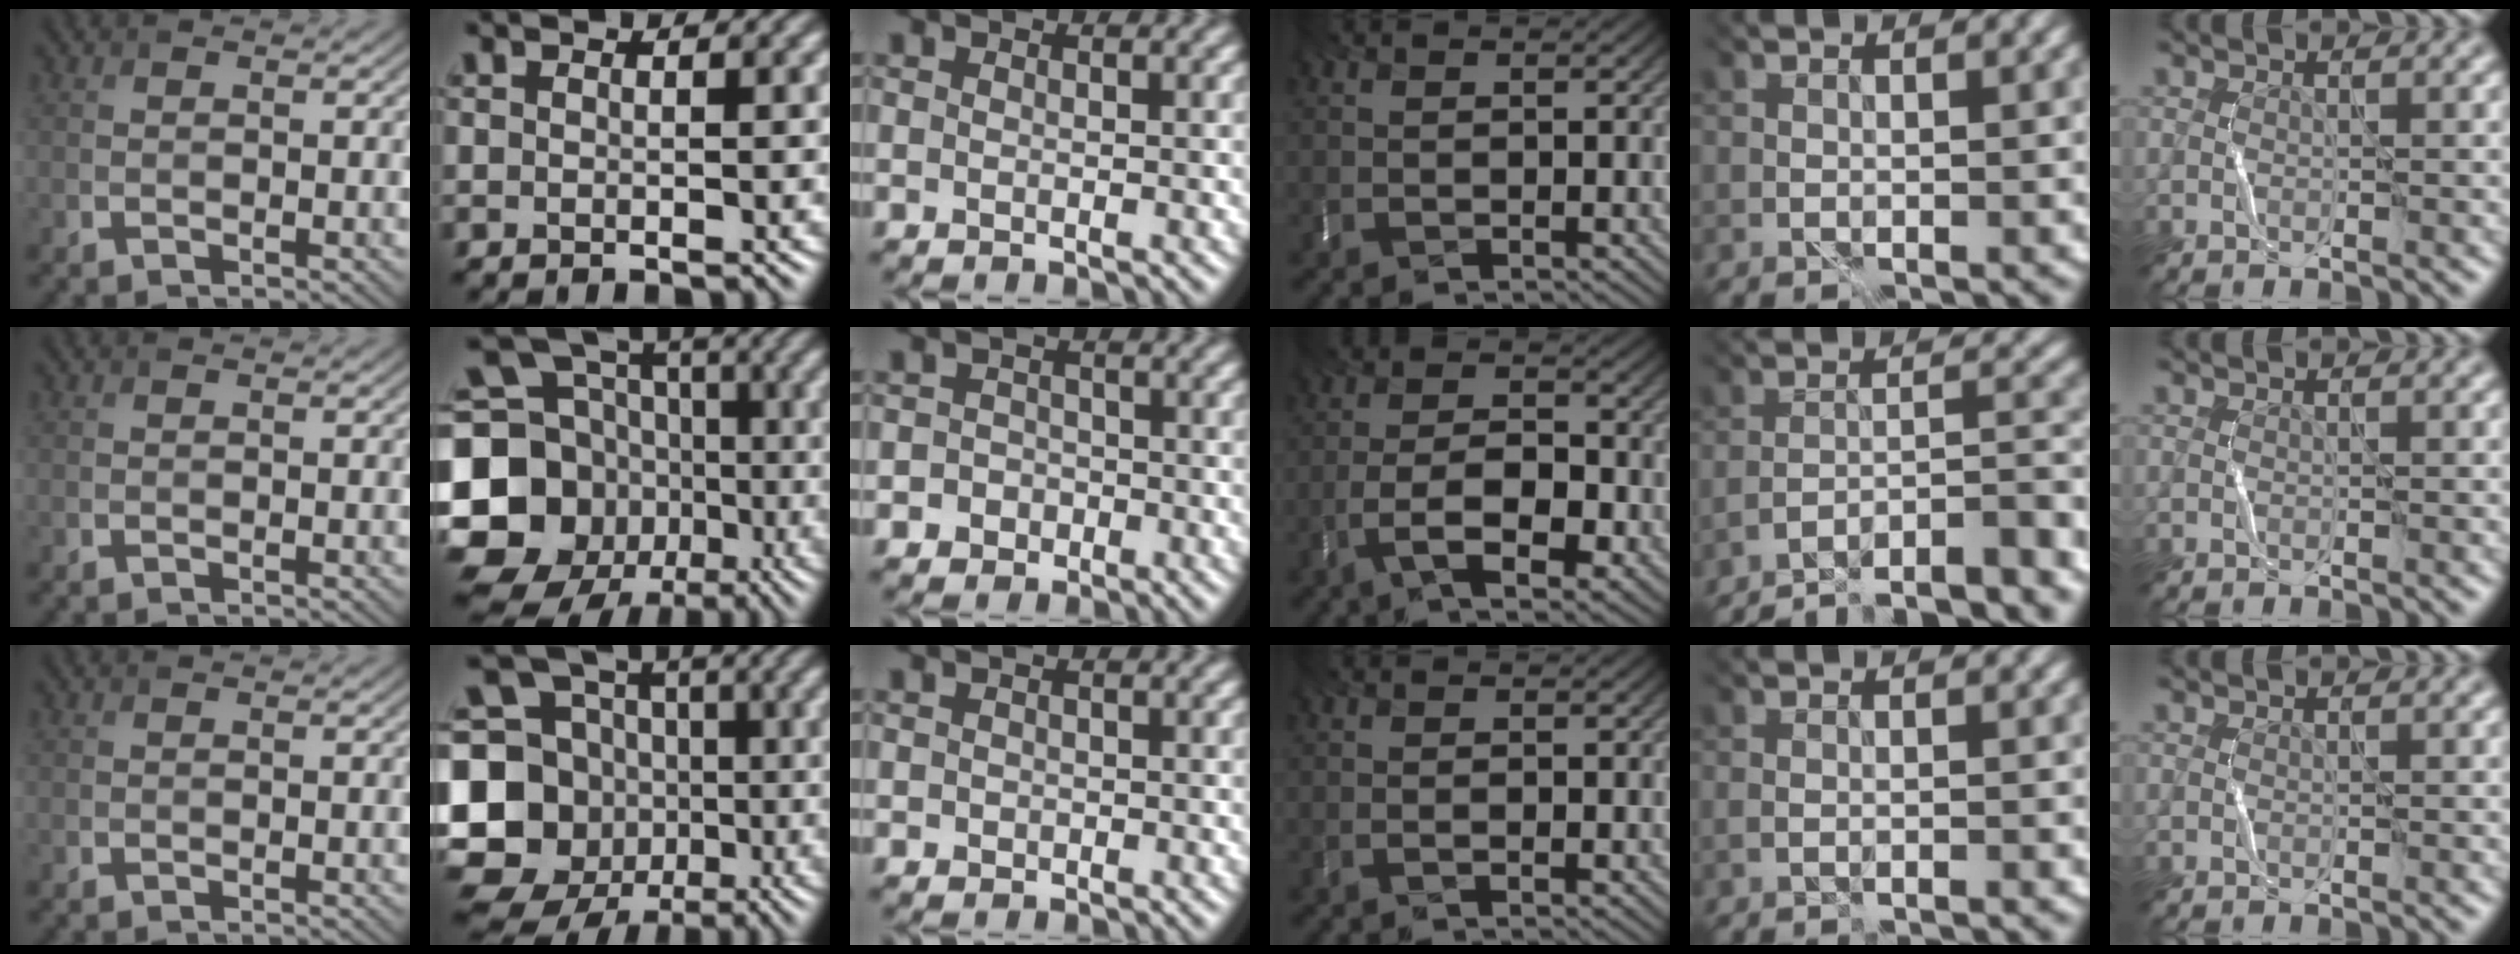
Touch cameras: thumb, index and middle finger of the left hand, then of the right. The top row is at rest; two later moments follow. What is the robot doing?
{"motion": "fold", "object": "bubble wrap"}